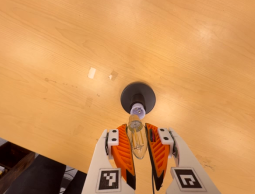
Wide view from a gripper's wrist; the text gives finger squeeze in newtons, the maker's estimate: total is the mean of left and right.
{"total": 21.4, "left": 24.8, "right": 18.1}